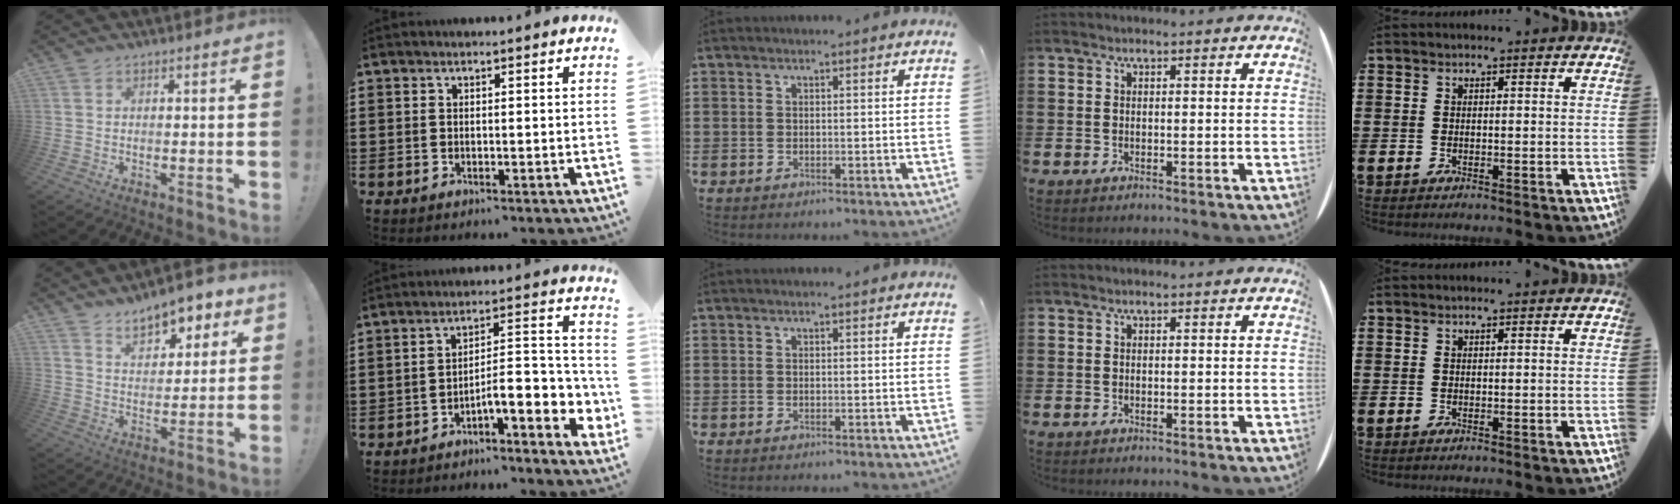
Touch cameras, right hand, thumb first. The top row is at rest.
{"thumb": {"total": 10.6, "force": [7.8, 5.3, 5.0], "torque": [-0.068, -0.052, 0.140]}, "index": {"total": 7.0, "force": [-3.5, 2.2, 5.6], "torque": [-0.081, -0.022, -0.070]}}